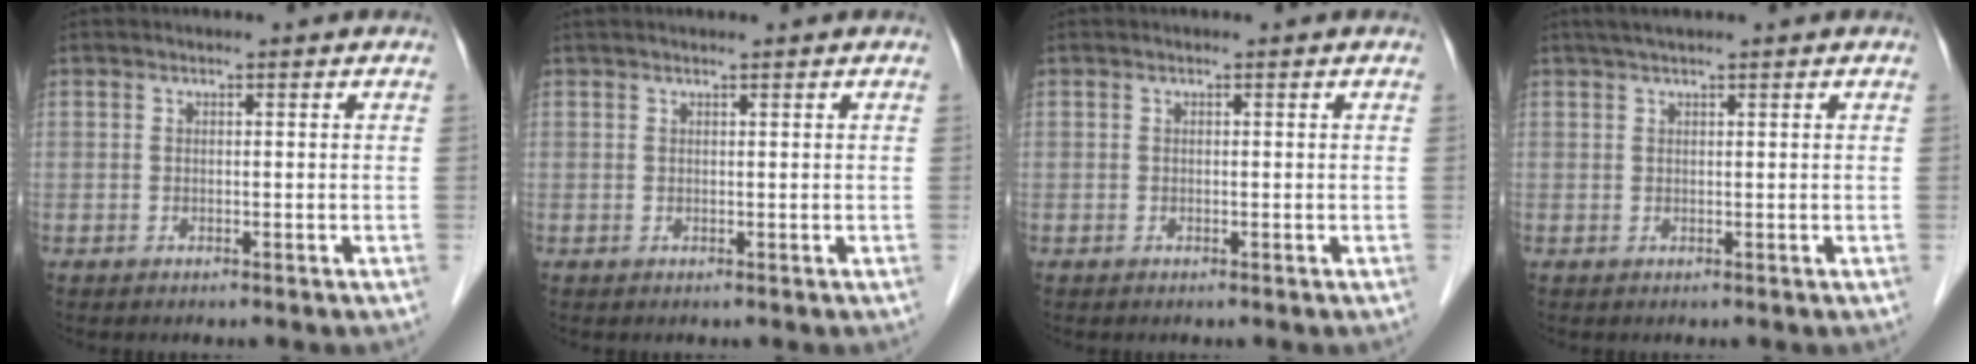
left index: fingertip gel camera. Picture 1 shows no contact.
{"total": 1.8, "force": [1.5, 0.0, 0.9], "torque": [-0.011, 0.022, 0.027]}
{"total": 0.0}
{"total": 2.6, "force": [2.0, 0.1, 1.6], "torque": [-0.028, 0.018, 0.036]}